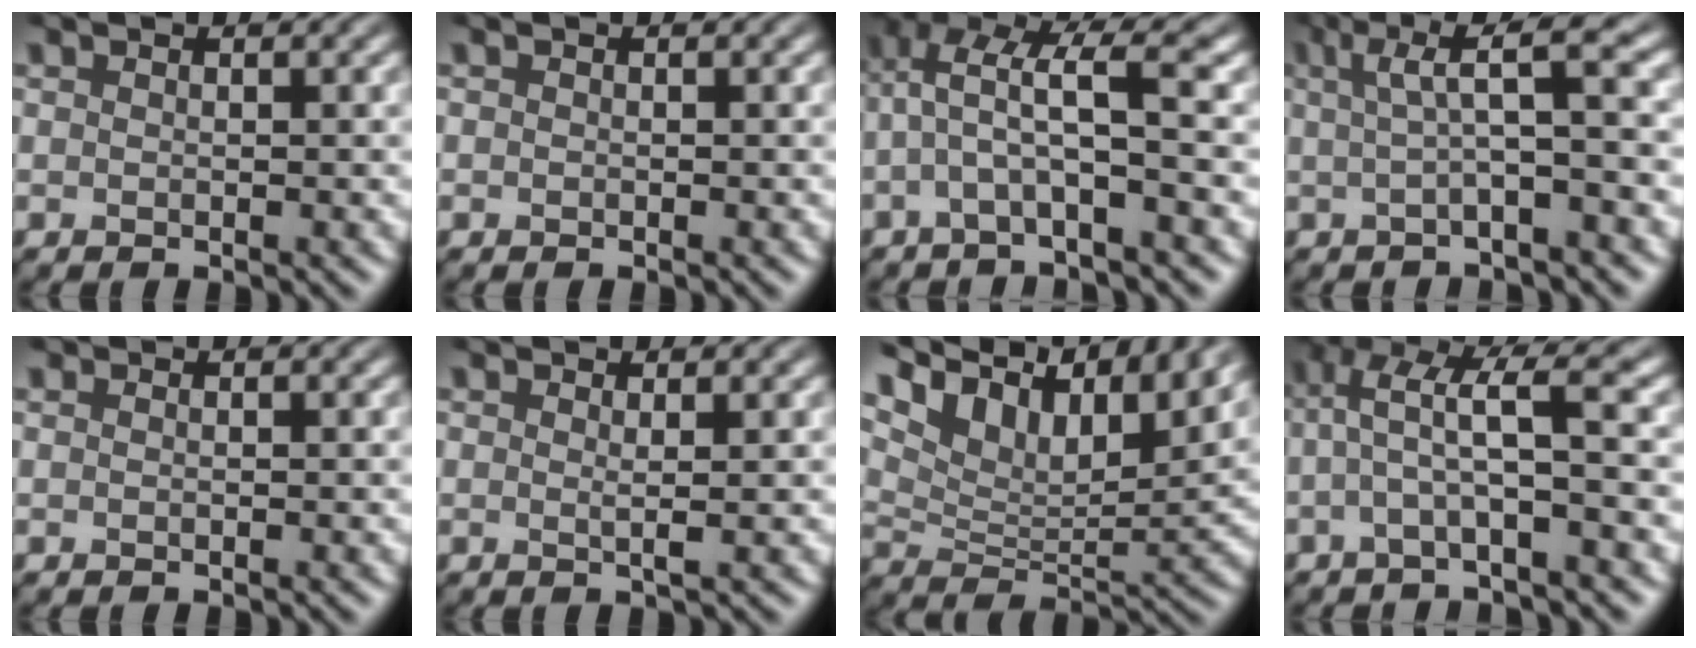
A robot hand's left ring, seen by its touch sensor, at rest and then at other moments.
{"total": 0.0}
{"total": 4.3, "force": [0.1, 0.4, 4.3], "torque": [-0.094, 0.023, -0.008]}
{"total": 4.2, "force": [0.6, 0.6, 4.1], "torque": [-0.066, 0.015, 0.008]}
{"total": 0.0}
{"total": 0.9, "force": [0.3, 0.1, 0.8], "torque": [-0.013, -0.004, 0.002]}
{"total": 10.8, "force": [7.3, 3.9, 6.9], "torque": [-0.124, 0.016, 0.134]}
{"total": 3.9, "force": [0.1, 0.2, 3.9], "torque": [-0.082, 0.019, -0.005]}